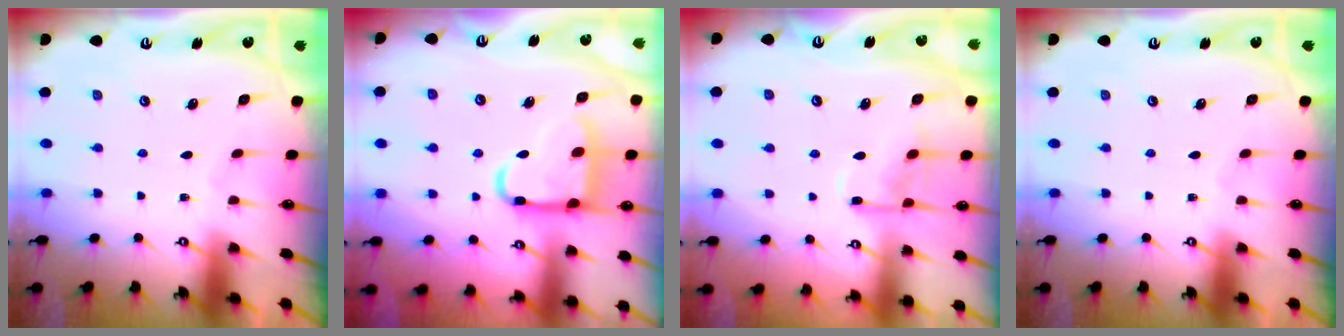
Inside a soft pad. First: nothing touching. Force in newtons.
{"total": 14.2, "press": 14.2, "slide": 1.4}
{"total": 8.2, "press": 8.1, "slide": 0.6}
{"total": 0.0}